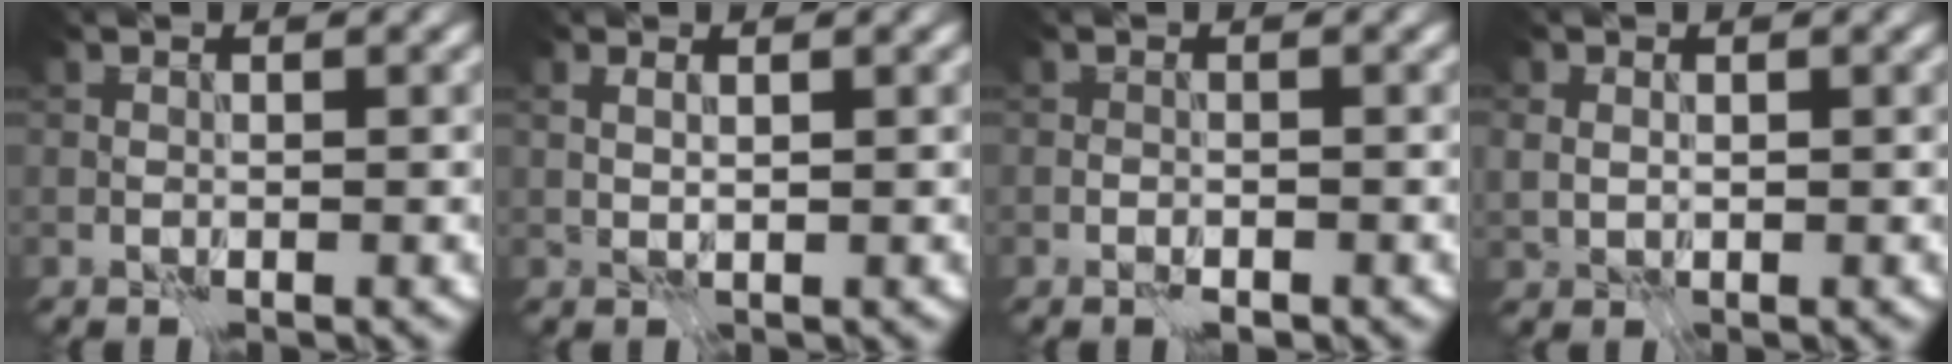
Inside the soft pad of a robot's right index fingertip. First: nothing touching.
{"total": 1.0, "force": [0.9, 0.1, 0.4], "torque": [-0.009, -0.005, 0.019]}
{"total": 0.8, "force": [-0.6, 0.3, 0.3], "torque": [-0.006, 0.000, -0.012]}
{"total": 1.1, "force": [0.6, 0.9, 0.3], "torque": [-0.008, -0.001, 0.013]}